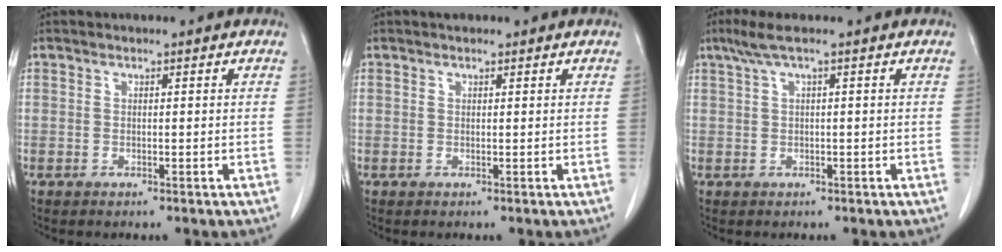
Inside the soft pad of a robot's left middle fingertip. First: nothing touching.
{"total": 1.0, "force": [0.8, 0.4, 0.4], "torque": [-0.013, 0.008, 0.013]}
{"total": 2.7, "force": [1.3, -0.2, 2.3], "torque": [-0.059, 0.022, 0.032]}